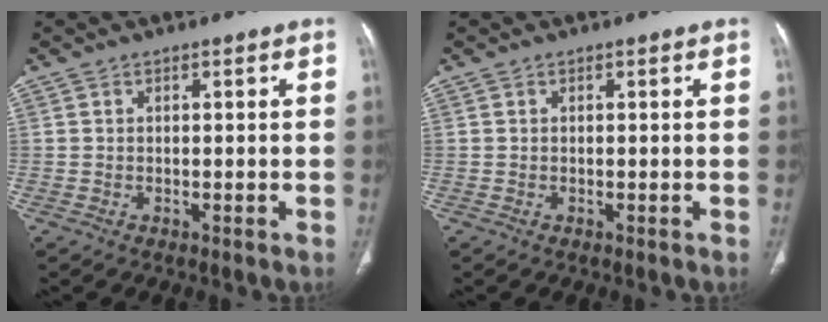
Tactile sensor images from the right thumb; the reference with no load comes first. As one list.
[{"total": 0.0}]